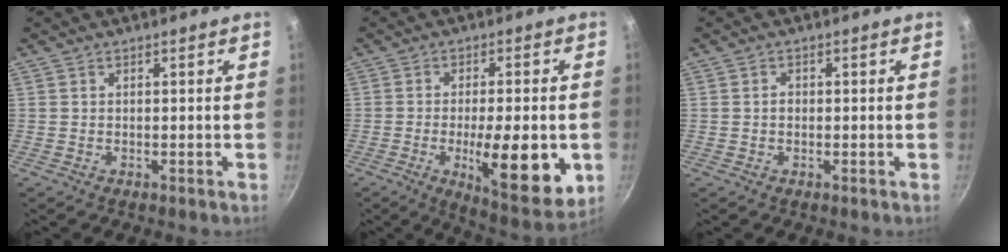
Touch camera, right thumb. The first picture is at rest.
{"total": 15.9, "force": [-3.6, 4.9, 14.7], "torque": [-0.196, -0.004, -0.049]}
{"total": 1.2, "force": [-0.1, 1.0, 0.7], "torque": [-0.011, 0.005, 0.000]}